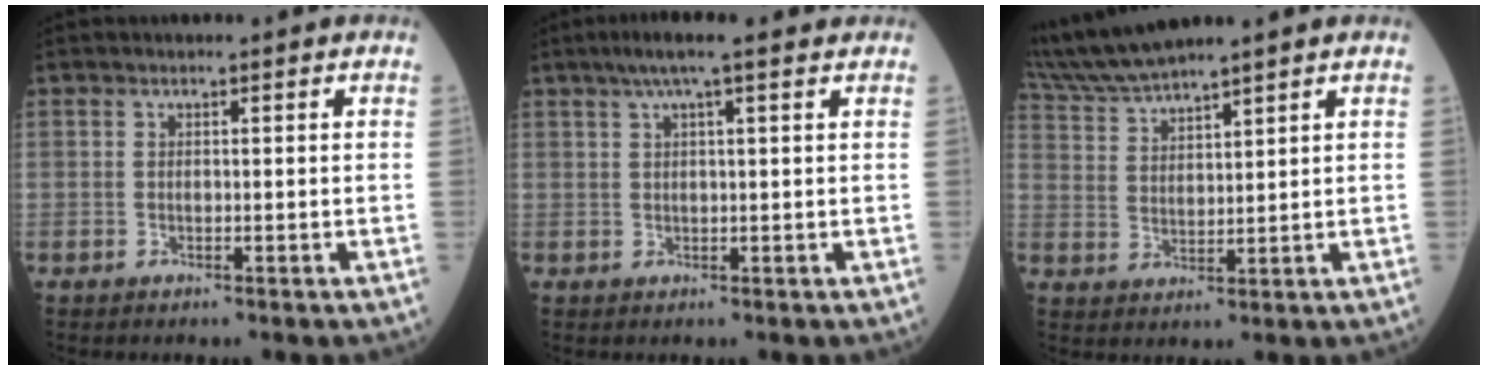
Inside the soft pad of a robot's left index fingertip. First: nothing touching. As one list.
[{"total": 6.6, "force": [4.8, 0.6, 4.5], "torque": [-0.075, 0.036, 0.076]}, {"total": 8.0, "force": [7.4, -0.9, 2.9], "torque": [-0.071, 0.018, 0.153]}]